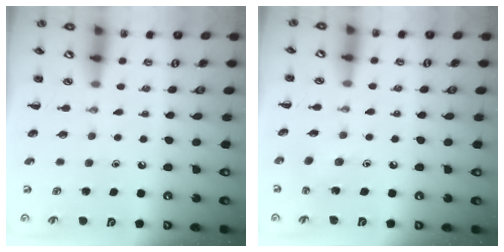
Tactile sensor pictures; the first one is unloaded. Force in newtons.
{"total": 3.0, "press": 2.8, "slide": 0.9}